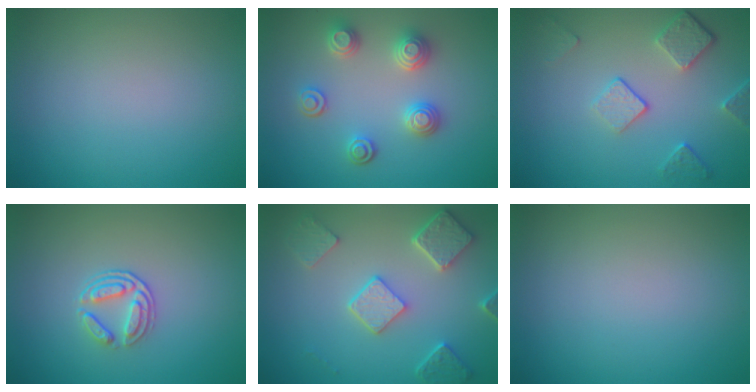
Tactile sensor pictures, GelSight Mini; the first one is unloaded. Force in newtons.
{"total": 3.5, "press": 3.2, "slide": 1.5}
{"total": 3.7, "press": 2.9, "slide": 2.4}
{"total": 2.4, "press": 1.9, "slide": 1.5}
{"total": 4.9, "press": 3.9, "slide": 2.9}
{"total": 0.0}